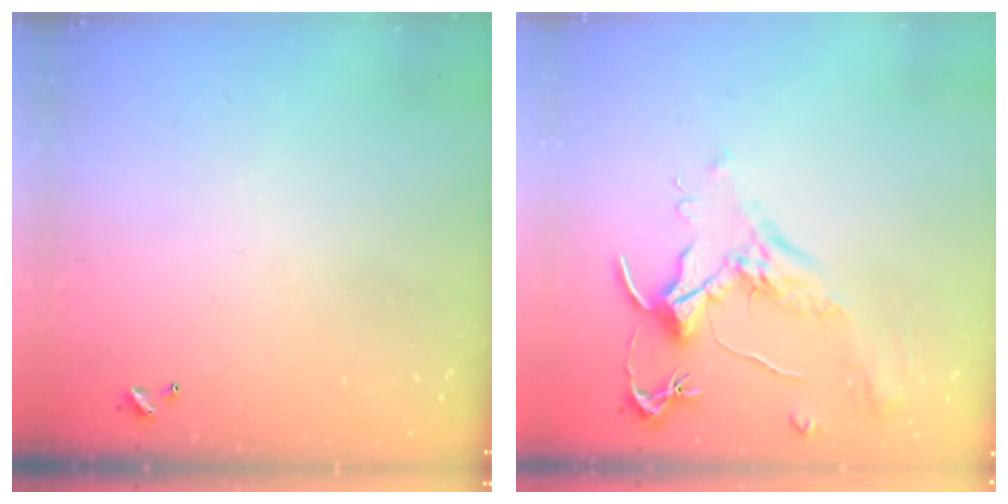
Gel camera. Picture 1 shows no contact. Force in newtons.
{"total": 1.8, "press": 1.7, "slide": 0.6}